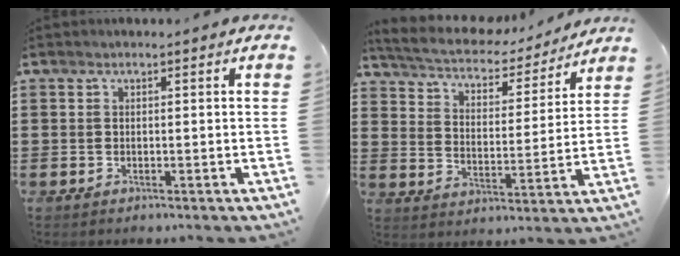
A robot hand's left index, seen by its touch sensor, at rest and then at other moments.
{"total": 4.9, "force": [4.6, 0.8, 1.5], "torque": [-0.054, -0.031, 0.074]}